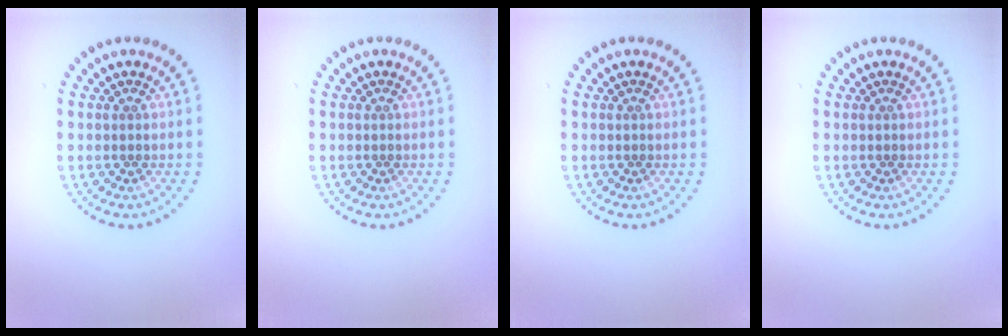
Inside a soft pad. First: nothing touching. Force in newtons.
{"total": 0.0}
{"total": 0.0}
{"total": 0.0}